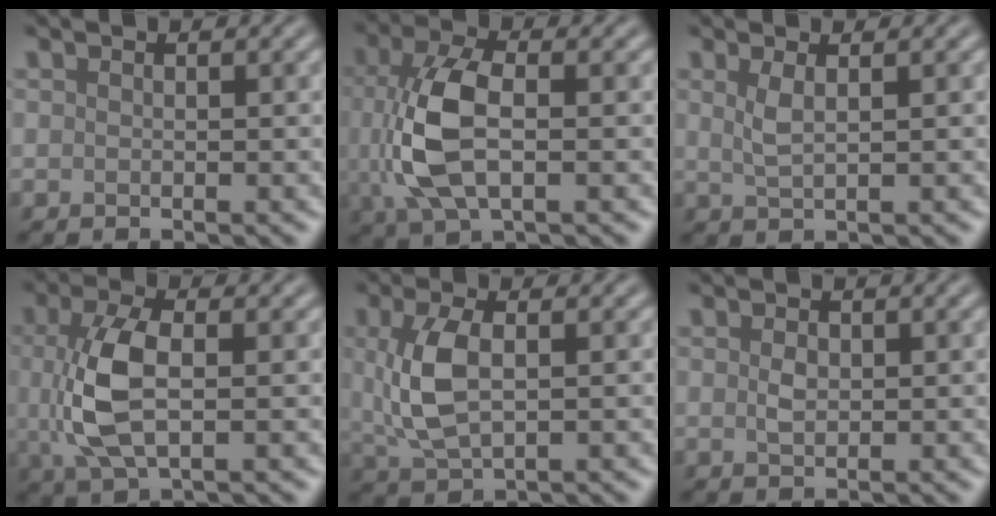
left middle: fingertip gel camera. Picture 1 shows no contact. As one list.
[{"total": 7.2, "force": [0.0, 3.8, 6.2], "torque": [-0.146, 0.001, -0.002]}, {"total": 1.9, "force": [0.7, 0.6, 1.7], "torque": [-0.034, -0.002, 0.015]}, {"total": 6.2, "force": [0.2, 3.0, 5.4], "torque": [-0.128, 0.000, 0.005]}, {"total": 5.4, "force": [0.6, 2.8, 4.5], "torque": [-0.111, 0.002, 0.018]}, {"total": 1.3, "force": [0.2, 0.9, 1.0], "torque": [-0.021, -0.002, 0.004]}]